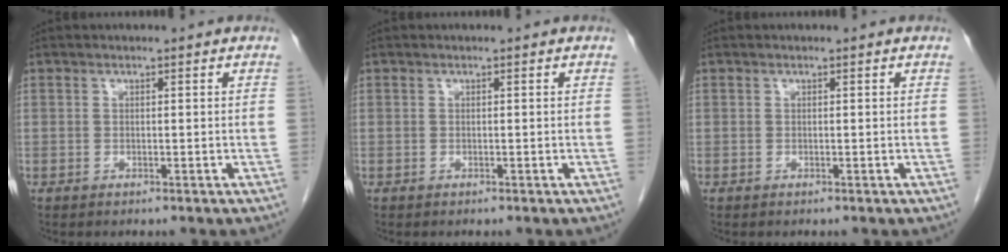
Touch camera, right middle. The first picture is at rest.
{"total": 0.0}
{"total": 0.0}